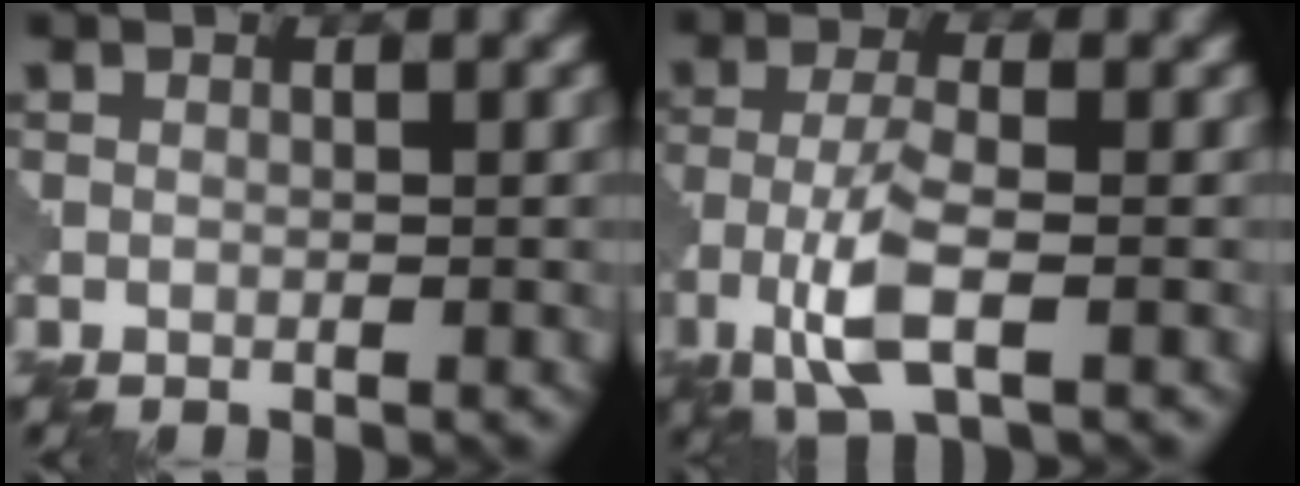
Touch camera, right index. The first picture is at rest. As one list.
[{"total": 5.1, "force": [-2.1, 1.6, 4.4], "torque": [-0.097, 0.000, -0.047]}]